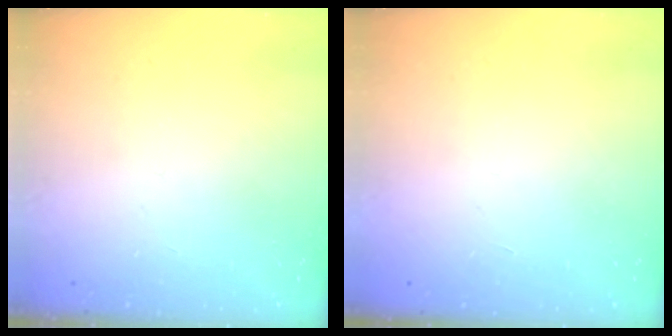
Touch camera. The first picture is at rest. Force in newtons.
{"total": 1.7, "press": 1.7, "slide": 0.1}